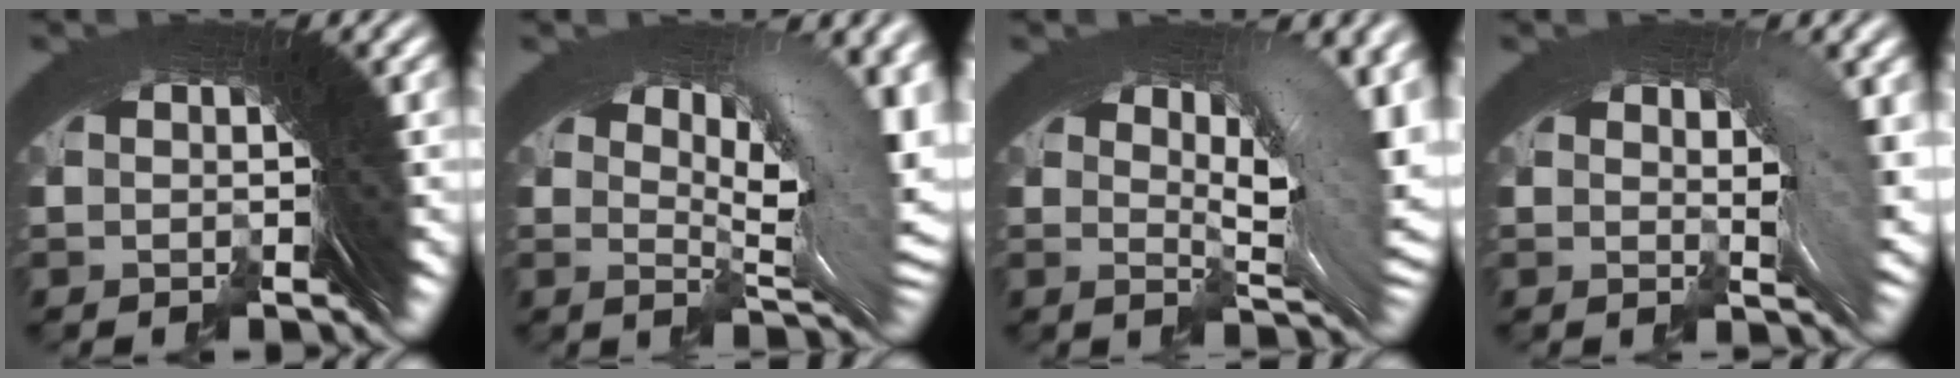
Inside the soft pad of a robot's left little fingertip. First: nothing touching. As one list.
[{"total": 7.0, "force": [1.2, 1.9, 6.6], "torque": [-0.064, 0.001, 0.021]}, {"total": 6.6, "force": [1.1, 1.8, 6.2], "torque": [-0.060, -0.001, 0.019]}, {"total": 3.5, "force": [0.4, 0.5, 3.5], "torque": [-0.031, -0.002, 0.008]}]